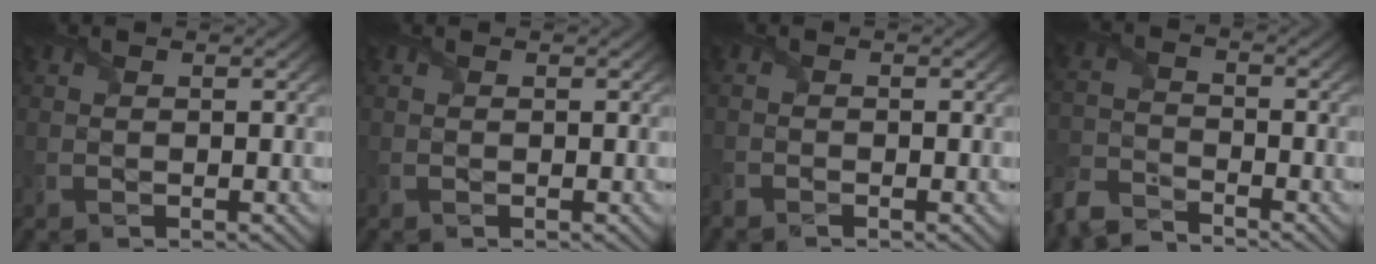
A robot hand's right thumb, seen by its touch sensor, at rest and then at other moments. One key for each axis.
{"total": 0.0}
{"total": 0.9, "fx": -0.9, "fy": 0.0, "fz": 0.0, "tx": -0.003, "ty": -0.005, "tz": -0.025}
{"total": 5.3, "fx": -4.9, "fy": 1.5, "fz": 1.4, "tx": -0.033, "ty": -0.009, "tz": -0.116}